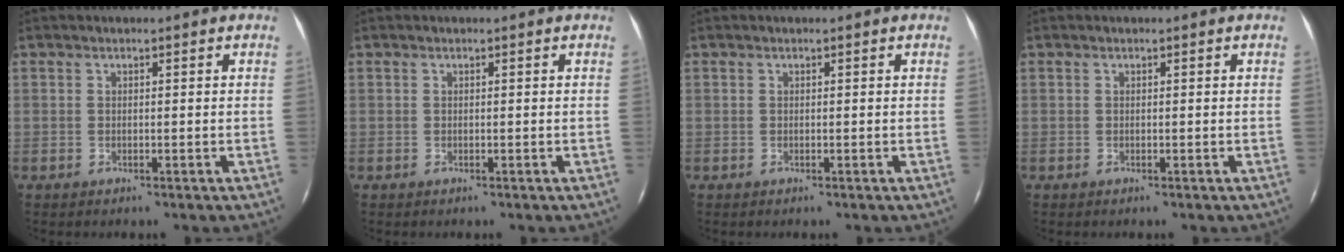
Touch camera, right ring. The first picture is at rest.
{"total": 0.0}
{"total": 0.0}
{"total": 0.0}